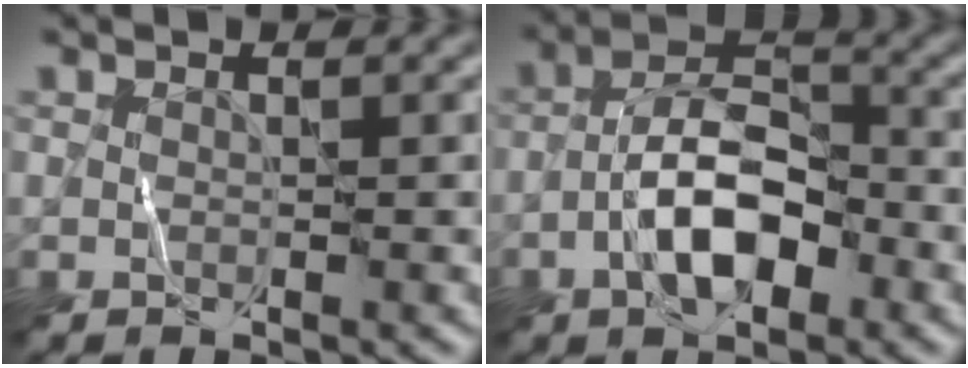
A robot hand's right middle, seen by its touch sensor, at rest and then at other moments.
{"total": 6.2, "force": [-2.5, 2.9, 4.9], "torque": [-0.078, 0.015, -0.052]}